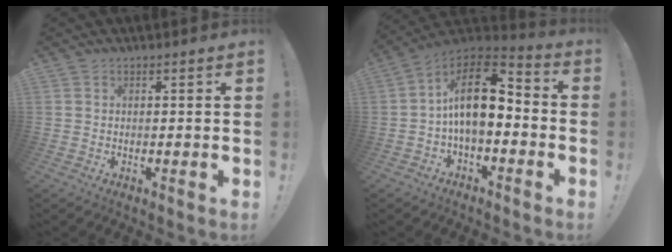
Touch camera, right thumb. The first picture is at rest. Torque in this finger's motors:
{"motor_torque": [-0.06, 0.94, 0.25, -0.07, 0.22]}